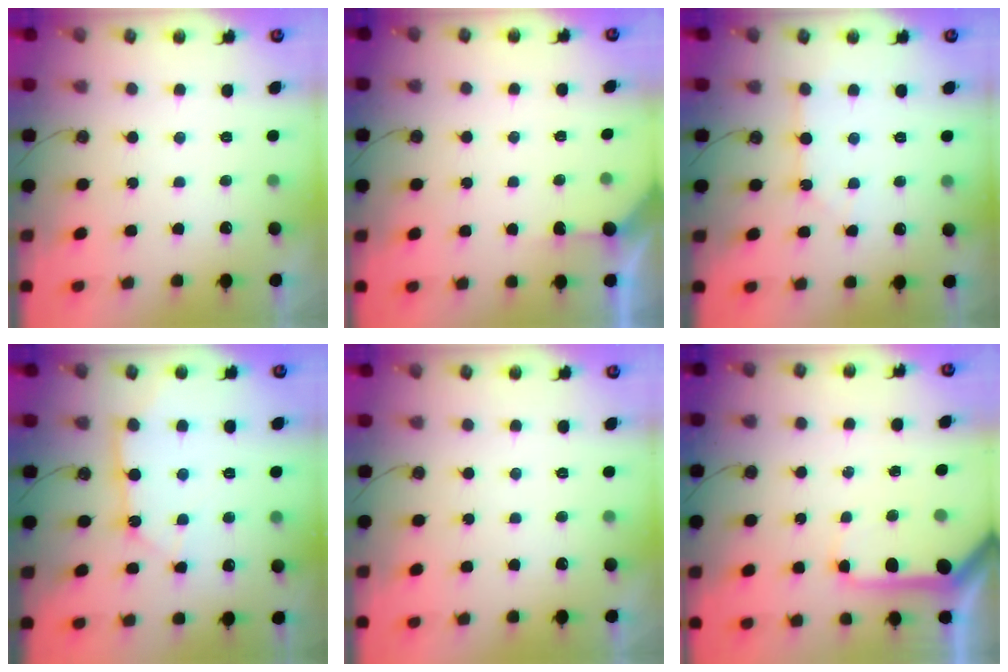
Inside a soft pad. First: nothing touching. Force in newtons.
{"total": 2.7, "press": 2.7, "slide": 0.2}
{"total": 2.9, "press": 2.9, "slide": 0.5}
{"total": 10.9, "press": 10.9, "slide": 1.0}
{"total": 0.0}
{"total": 9.7, "press": 9.6, "slide": 1.0}